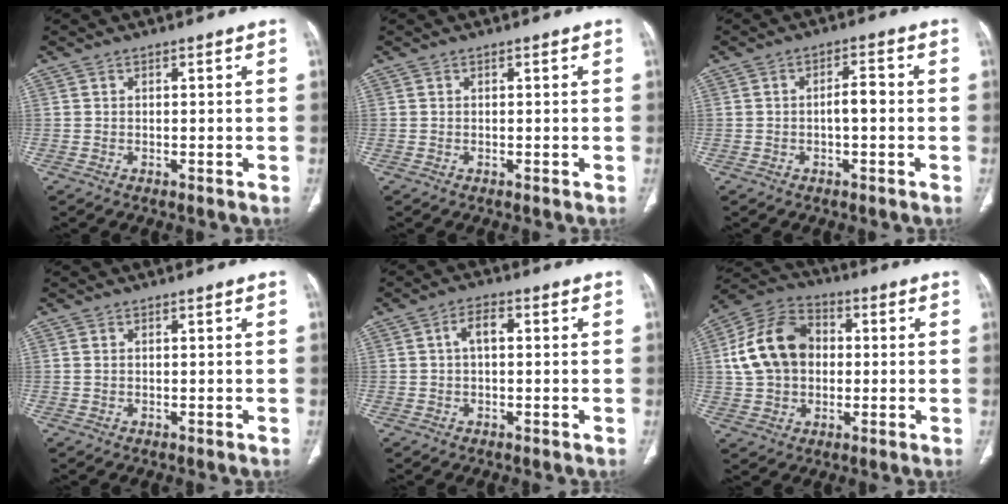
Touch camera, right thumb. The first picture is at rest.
{"total": 0.0}
{"total": 3.4, "force": [-0.6, 1.3, 3.1], "torque": [-0.047, 0.013, -0.013]}
{"total": 0.7, "force": [0.2, 0.4, 0.5], "torque": [-0.015, 0.007, 0.008]}
{"total": 3.6, "force": [0.4, 1.9, 3.0], "torque": [-0.049, 0.011, 0.003]}
{"total": 15.0, "force": [1.4, 11.2, 9.8], "torque": [-0.162, 0.023, 0.019]}